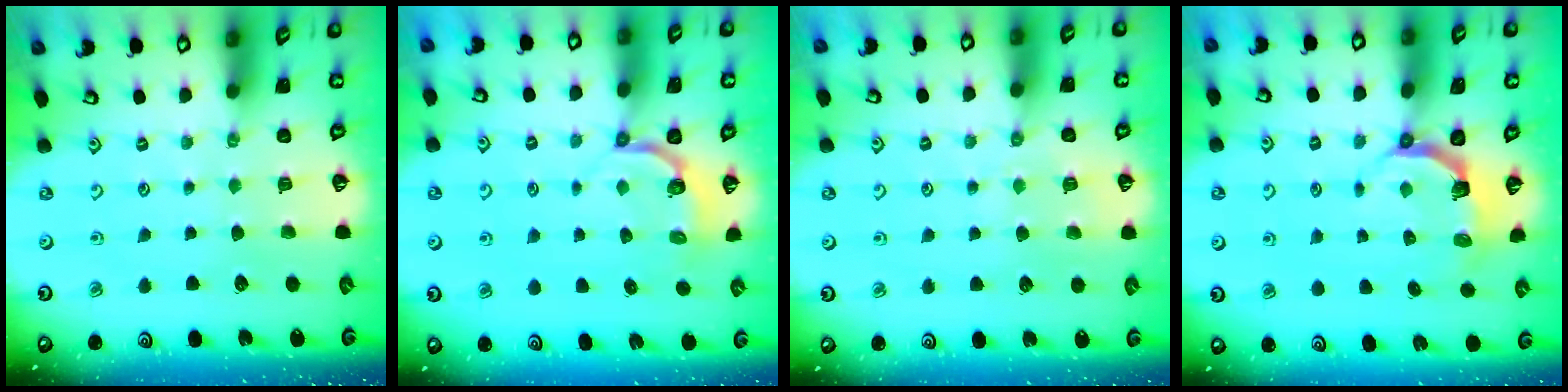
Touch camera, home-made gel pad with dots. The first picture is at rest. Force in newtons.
{"total": 3.4, "press": 2.3, "slide": 2.5}
{"total": 5.1, "press": 5.1, "slide": 0.6}
{"total": 4.3, "press": 2.8, "slide": 3.3}